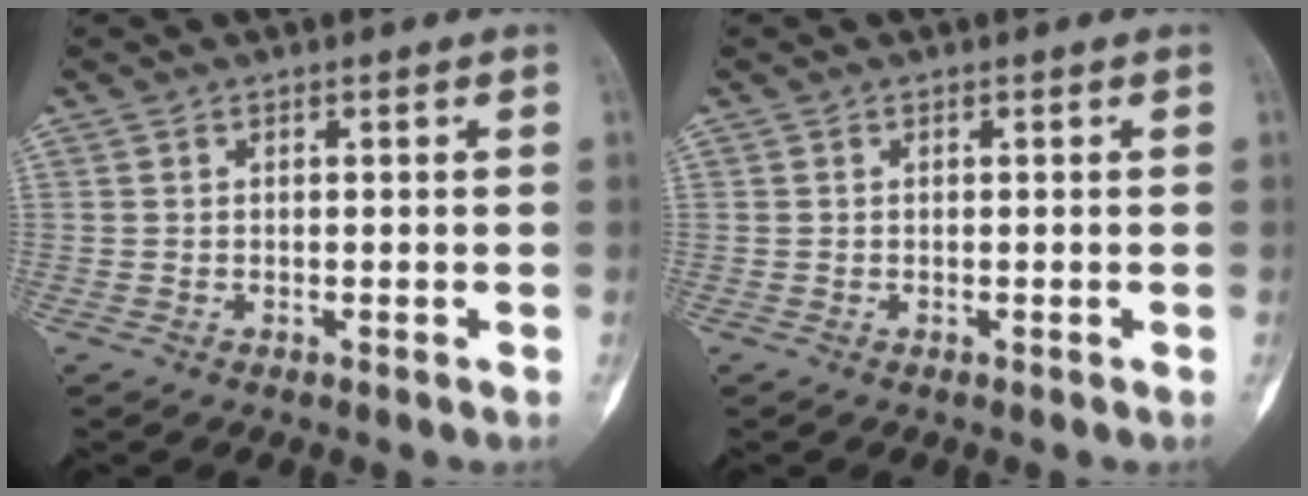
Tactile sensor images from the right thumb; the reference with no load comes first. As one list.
[{"total": 0.0}]